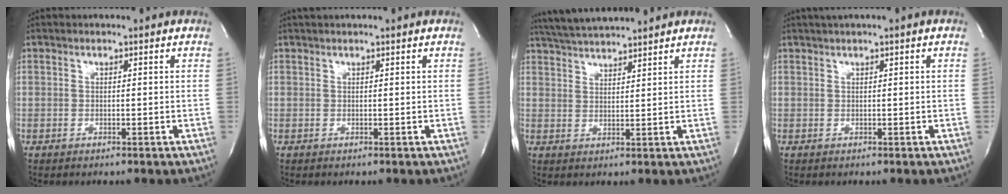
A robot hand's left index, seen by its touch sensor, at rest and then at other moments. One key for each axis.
{"total": 1.5, "fx": 1.3, "fy": -0.2, "fz": 0.8, "tx": -0.010, "ty": 0.020, "tz": 0.026}
{"total": 7.9, "fx": 7.4, "fy": -0.4, "fz": 2.6, "tx": -0.055, "ty": 0.025, "tz": 0.131}
{"total": 1.8, "fx": 1.0, "fy": -0.1, "fz": 1.5, "tx": -0.034, "ty": 0.016, "tz": 0.021}